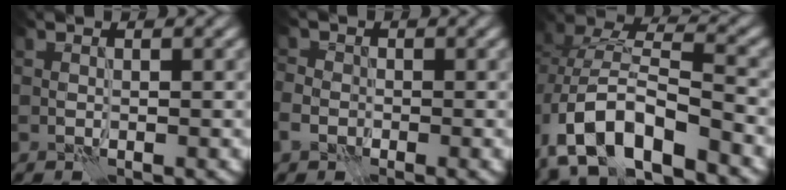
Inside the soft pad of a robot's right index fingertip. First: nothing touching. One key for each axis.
{"total": 2.4, "fx": -1.6, "fy": 1.6, "fz": 0.8, "tx": -0.015, "ty": -0.001, "tz": -0.035}
{"total": 10.5, "fx": -5.3, "fy": 5.6, "fz": 7.2, "tx": -0.139, "ty": -0.002, "tz": -0.091}